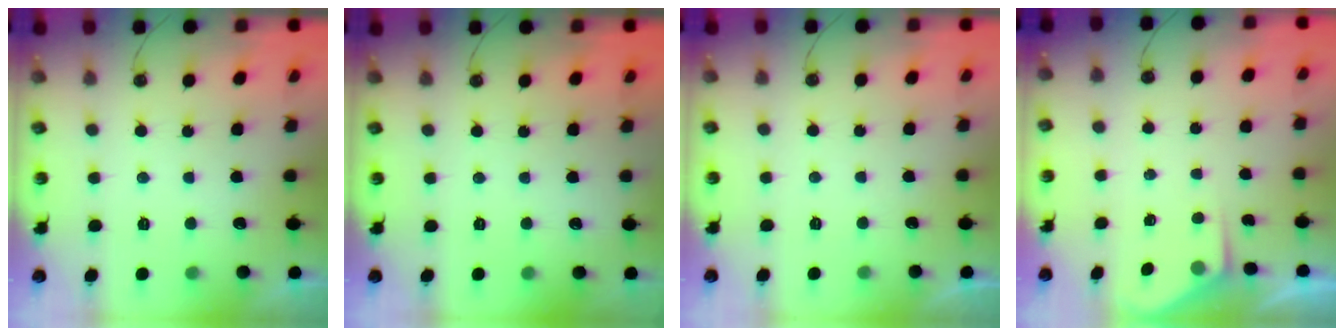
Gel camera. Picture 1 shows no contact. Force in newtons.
{"total": 0.0}
{"total": 0.0}
{"total": 3.0, "press": 3.0, "slide": 0.4}